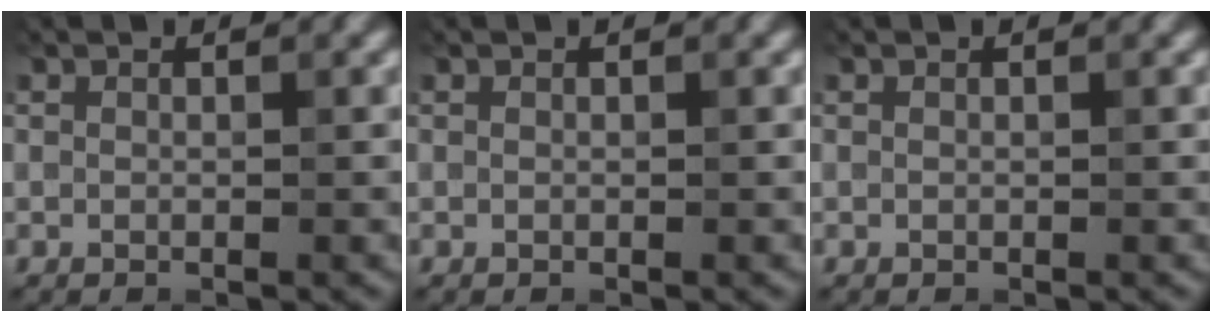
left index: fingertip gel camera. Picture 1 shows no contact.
{"total": 0.0}
{"total": 0.0}